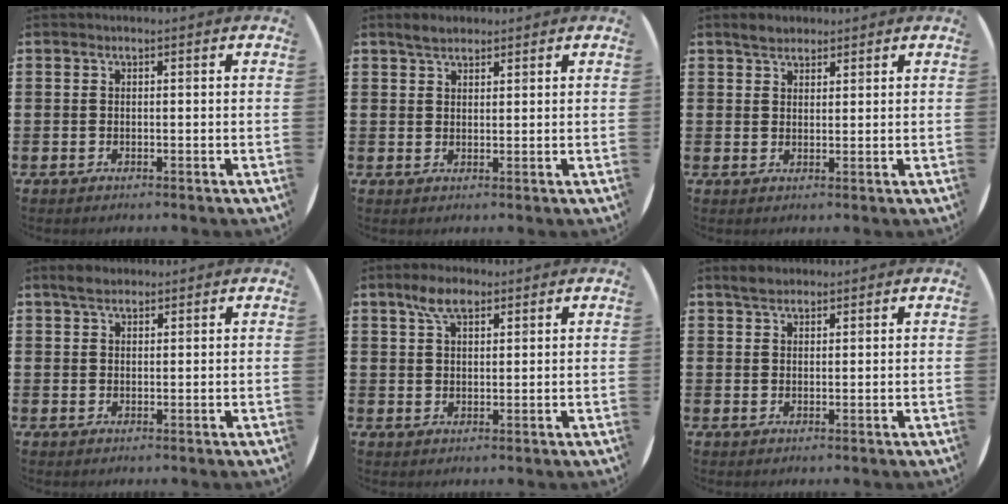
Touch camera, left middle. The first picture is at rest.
{"total": 2.4, "force": [2.2, 0.9, 0.6], "torque": [-0.009, 0.003, 0.040]}
{"total": 2.4, "force": [2.1, 0.9, 0.3], "torque": [-0.001, 0.001, 0.040]}
{"total": 2.4, "force": [2.0, 0.9, 1.0], "torque": [-0.014, 0.003, 0.036]}
{"total": 4.9, "force": [3.3, 2.1, 2.9], "torque": [-0.047, 0.003, 0.056]}
{"total": 2.2, "force": [2.0, 0.8, 0.5], "torque": [-0.007, 0.002, 0.036]}